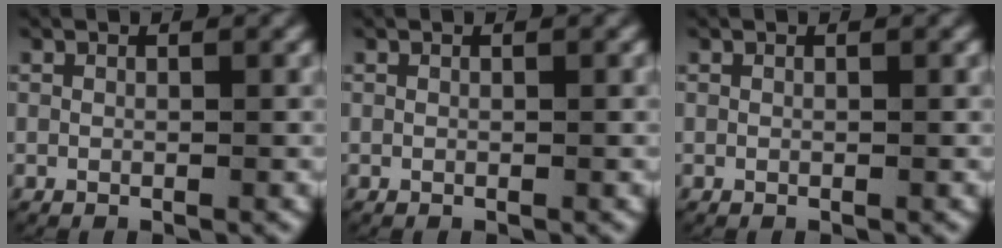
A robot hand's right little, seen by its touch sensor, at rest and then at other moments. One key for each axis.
{"total": 0.0}
{"total": 0.0}